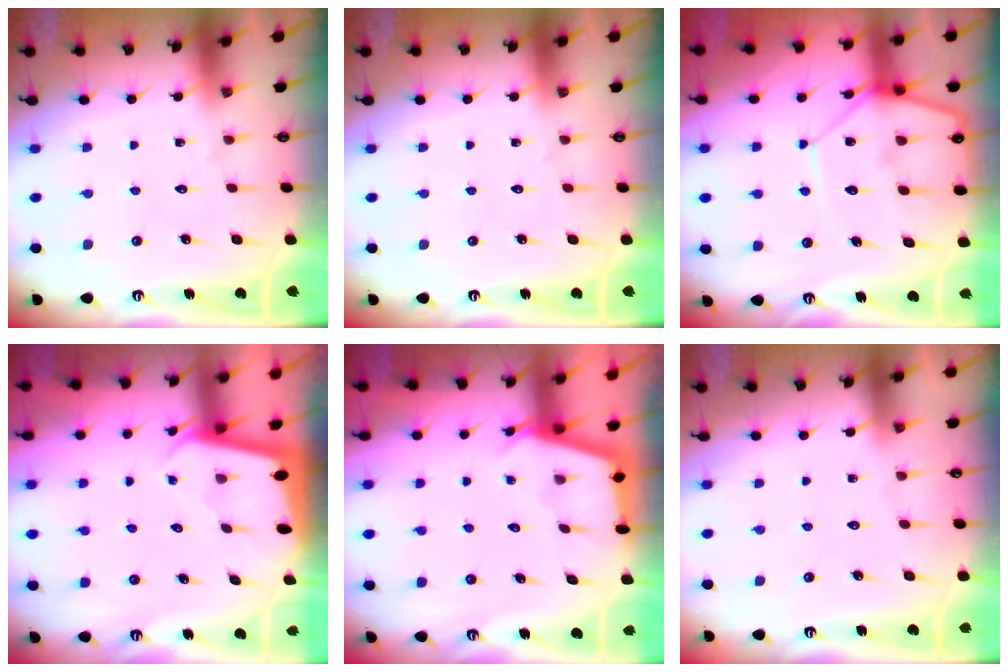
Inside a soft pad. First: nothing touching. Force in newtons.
{"total": 0.0}
{"total": 9.0, "press": 8.9, "slide": 0.8}
{"total": 1.9, "press": 1.9, "slide": 0.1}
{"total": 2.9, "press": 2.9, "slide": 0.4}
{"total": 1.6, "press": 1.5, "slide": 0.3}